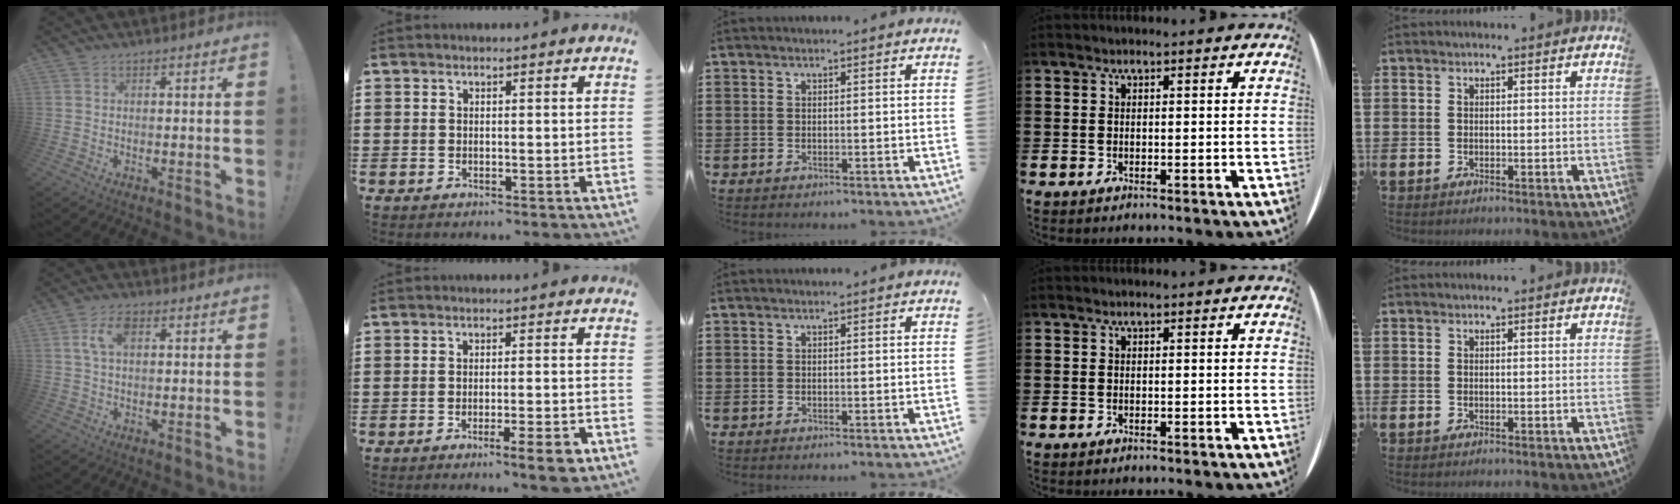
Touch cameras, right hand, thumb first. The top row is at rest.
{"thumb": {"total": 6.5, "force": [2.0, 3.3, 5.2], "torque": [-0.100, 0.005, 0.035]}, "index": {"total": 4.4, "force": [-2.5, 0.4, 3.6], "torque": [-0.054, -0.006, -0.039]}}